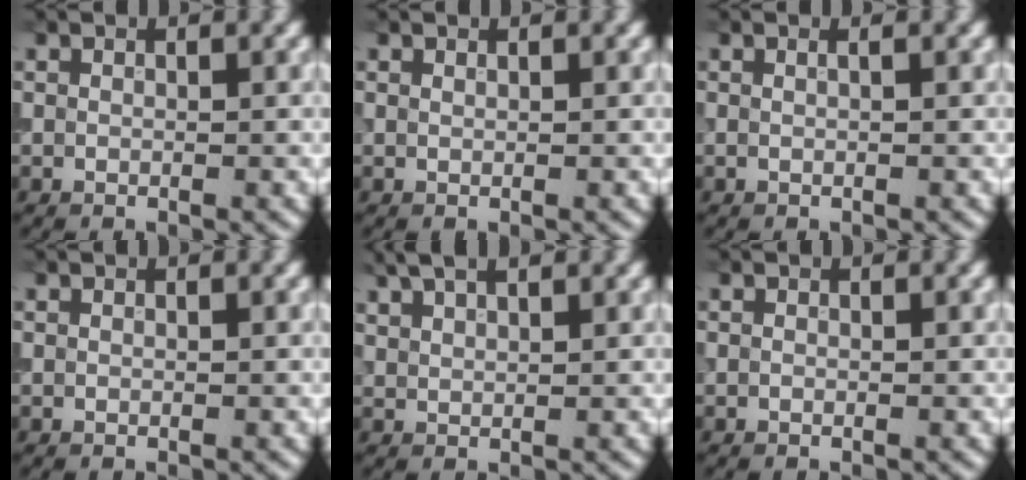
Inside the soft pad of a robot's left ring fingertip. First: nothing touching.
{"total": 0.0}
{"total": 1.0, "force": [0.3, 0.5, 0.8], "torque": [-0.005, -0.004, -0.004]}
{"total": 0.0}
{"total": 4.0, "force": [3.0, 1.3, 2.4], "torque": [-0.035, 0.019, 0.036]}
{"total": 0.0}